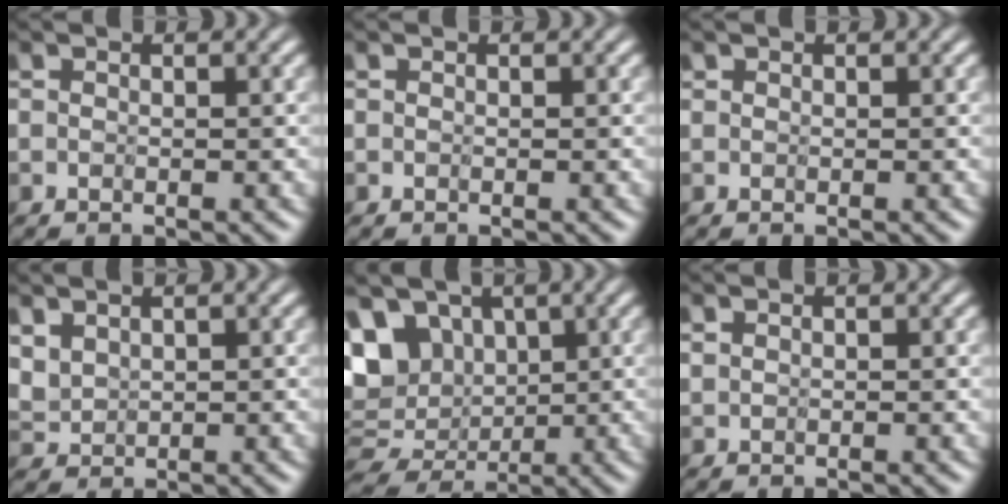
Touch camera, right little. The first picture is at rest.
{"total": 0.0}
{"total": 0.7, "force": [0.5, 0.5, 0.0], "torque": [-0.001, 0.000, -0.005]}
{"total": 1.7, "force": [1.5, 0.8, 0.5], "torque": [-0.049, -0.008, 0.041]}
{"total": 7.8, "force": [1.8, 6.5, 3.8], "torque": [-0.086, -0.001, 0.038]}
{"total": 0.6, "force": [0.4, -0.2, -0.3], "torque": [0.002, -0.002, 0.008]}